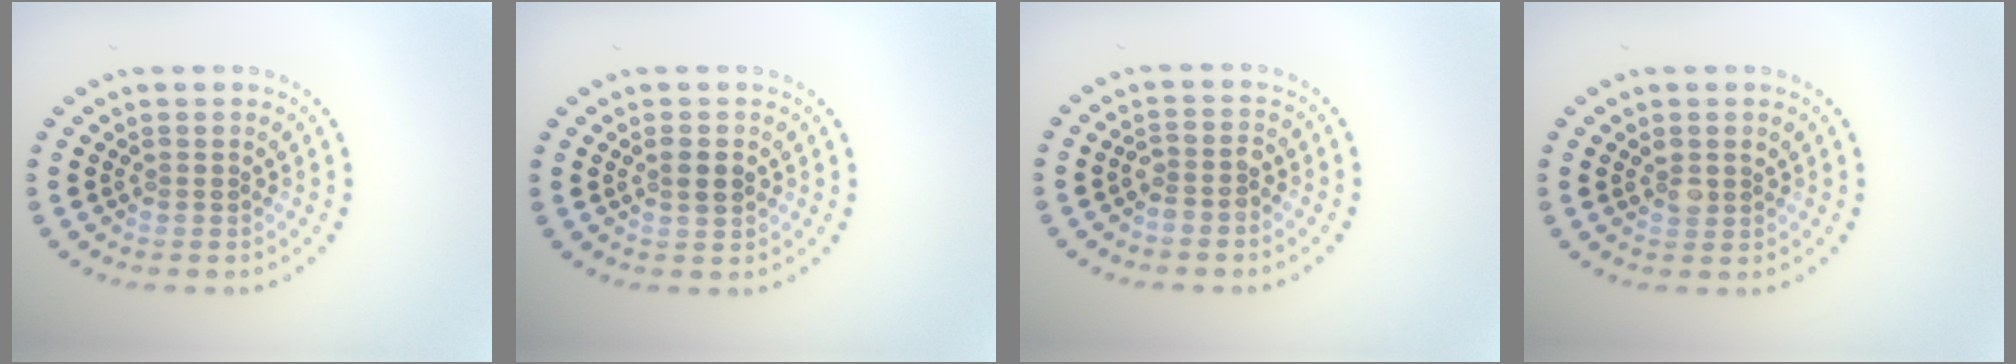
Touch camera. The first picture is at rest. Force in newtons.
{"total": 1.6, "press": 1.6, "slide": 0.2}
{"total": 1.7, "press": 1.5, "slide": 0.8}
{"total": 1.0, "press": 0.9, "slide": 0.5}